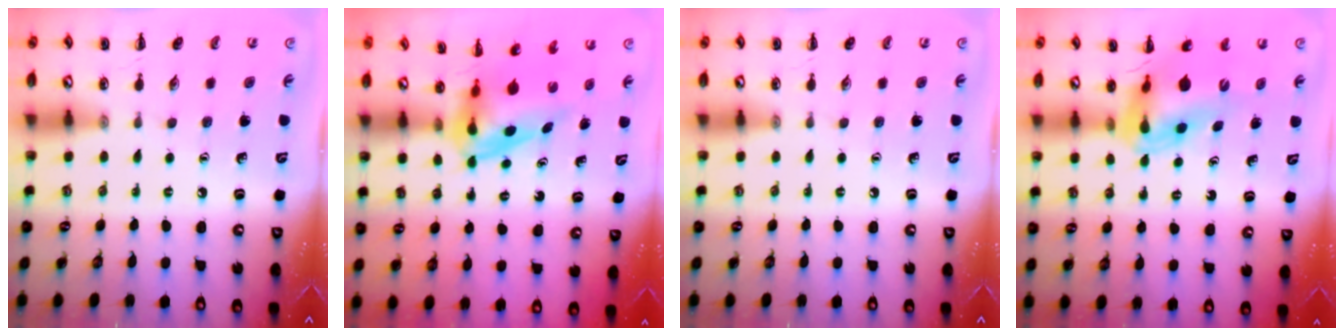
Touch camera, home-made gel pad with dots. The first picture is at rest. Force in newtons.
{"total": 4.0, "press": 3.9, "slide": 0.7}
{"total": 0.0}
{"total": 12.6, "press": 12.0, "slide": 3.8}